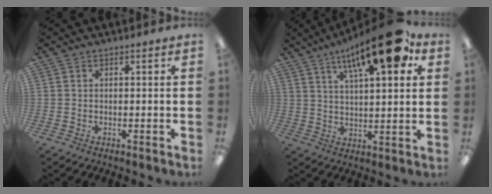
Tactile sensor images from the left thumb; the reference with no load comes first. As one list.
[{"total": 18.3, "force": [10.7, 5.9, 13.7], "torque": [-0.206, -0.047, 0.165]}]